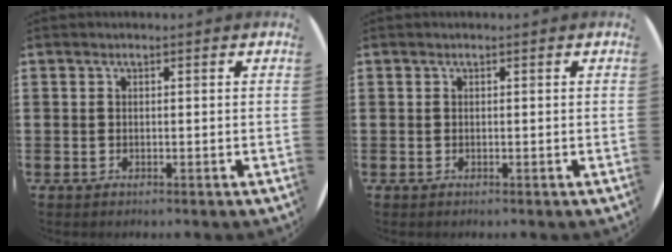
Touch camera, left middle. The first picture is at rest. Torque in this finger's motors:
{"motor_torque": [-0.05, -0.01, 0.00, 0.00]}